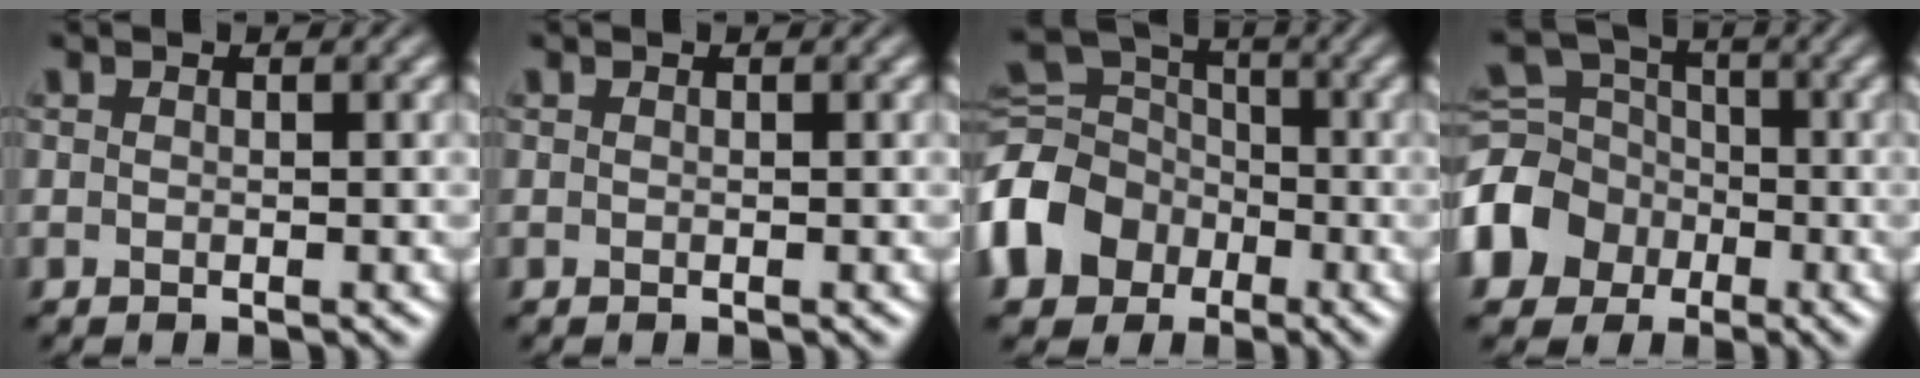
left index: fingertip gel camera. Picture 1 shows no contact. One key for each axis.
{"total": 0.0}
{"total": 9.5, "fx": -3.4, "fy": 7.5, "fz": 4.7, "tx": -0.125, "ty": -0.004, "tz": -0.083}
{"total": 7.6, "fx": -2.9, "fy": 6.2, "fz": 3.3, "tx": -0.087, "ty": 0.002, "tz": -0.072}